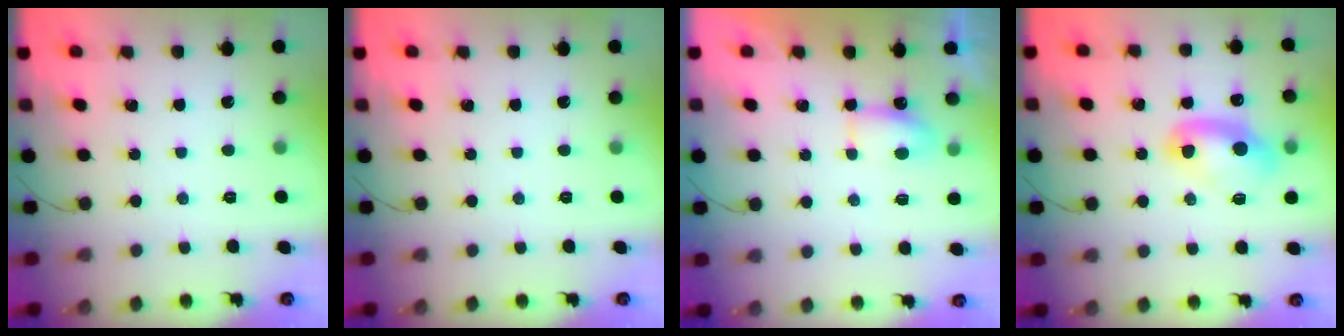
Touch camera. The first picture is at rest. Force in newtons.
{"total": 0.0}
{"total": 4.2, "press": 4.1, "slide": 1.0}
{"total": 8.8, "press": 8.8, "slide": 0.8}